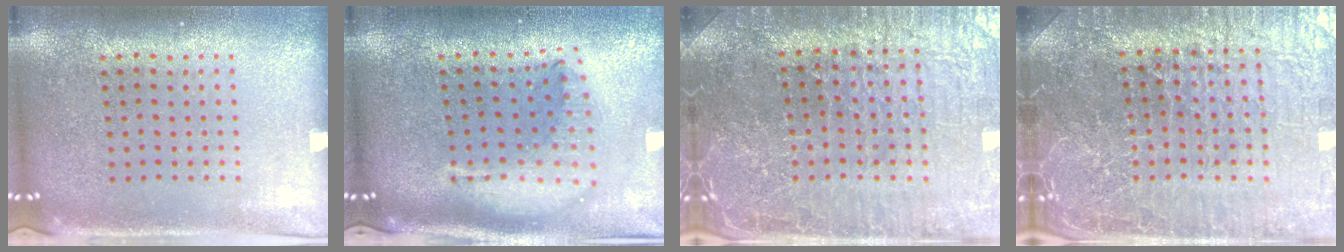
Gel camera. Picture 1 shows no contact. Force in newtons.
{"total": 2.3, "press": 1.7, "slide": 1.5}
{"total": 4.2, "press": 4.1, "slide": 0.9}
{"total": 5.7, "press": 5.3, "slide": 2.0}